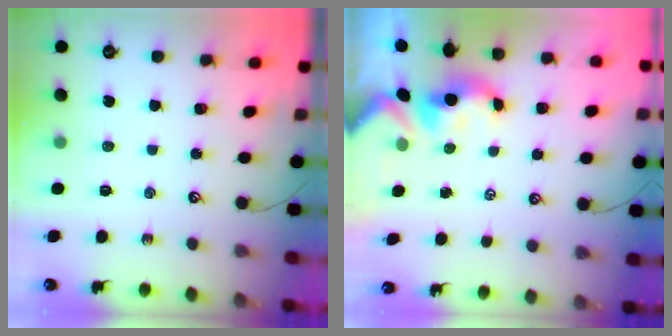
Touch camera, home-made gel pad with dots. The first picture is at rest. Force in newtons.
{"total": 1.0, "press": 0.7, "slide": 0.7}